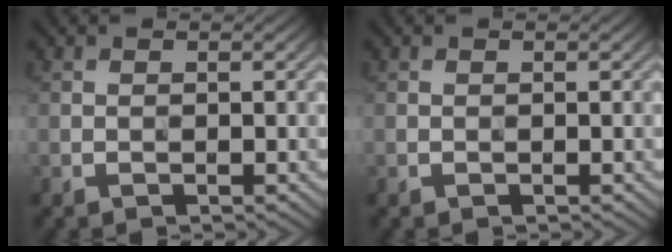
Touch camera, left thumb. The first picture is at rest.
{"total": 0.0}